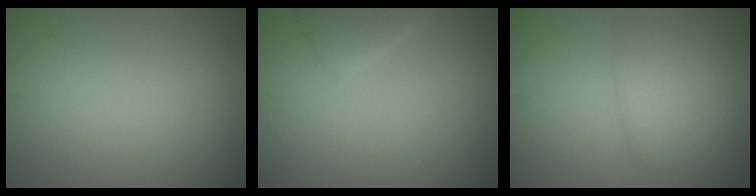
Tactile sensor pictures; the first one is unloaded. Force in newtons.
{"total": 2.0, "press": 2.0, "slide": 0.1}
{"total": 2.9, "press": 2.9, "slide": 0.2}